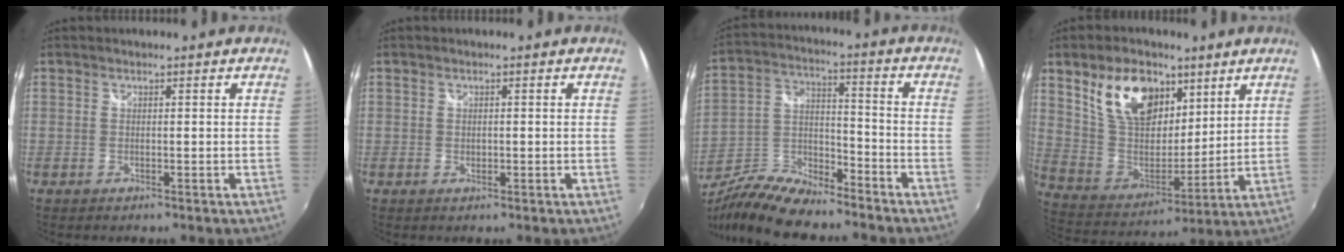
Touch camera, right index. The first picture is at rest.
{"total": 1.0, "force": [0.0, 0.7, 0.7], "torque": [-0.013, 0.000, 0.000]}
{"total": 14.8, "force": [-11.8, 4.4, 7.8], "torque": [-0.175, -0.010, -0.221]}
{"total": 17.4, "force": [9.2, 10.2, 10.8], "torque": [-0.212, 0.015, 0.180]}